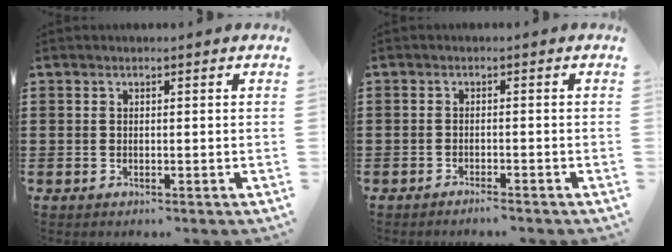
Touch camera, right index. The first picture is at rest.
{"total": 1.4, "force": [-1.4, -0.1, 0.2], "torque": [-0.006, 0.000, -0.028]}